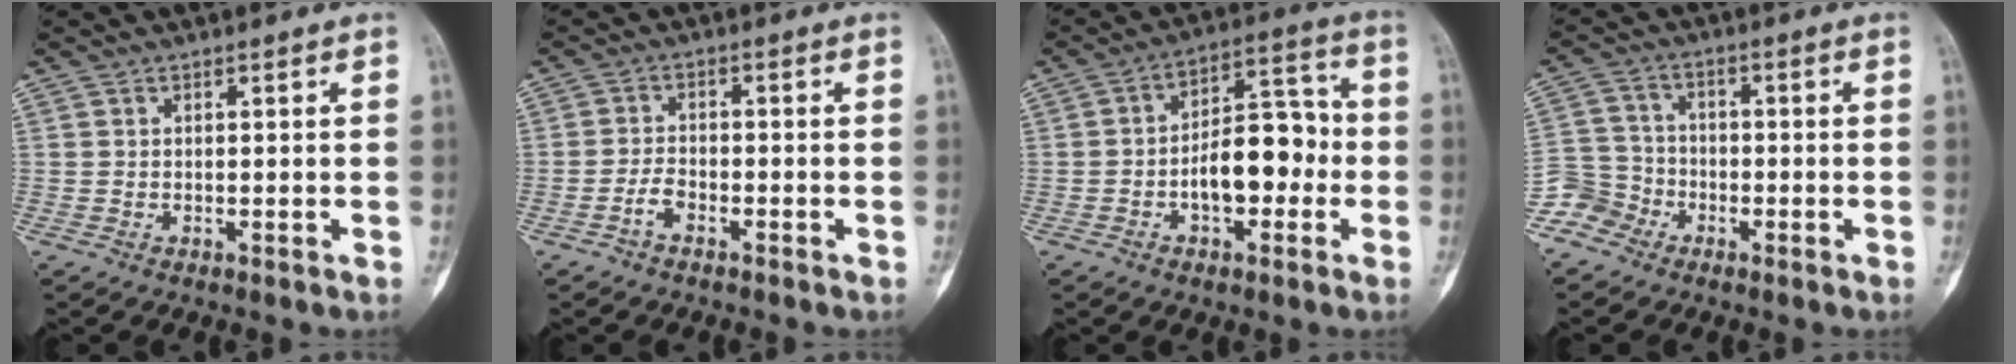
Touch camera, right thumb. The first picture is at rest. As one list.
[{"total": 2.9, "force": [-1.9, 1.4, 1.7], "torque": [-0.032, 0.015, -0.038]}, {"total": 12.1, "force": [-2.4, 6.7, 9.7], "torque": [-0.124, 0.045, -0.046]}, {"total": 6.1, "force": [-4.1, 4.5, 0.1], "torque": [0.022, 0.029, -0.095]}]